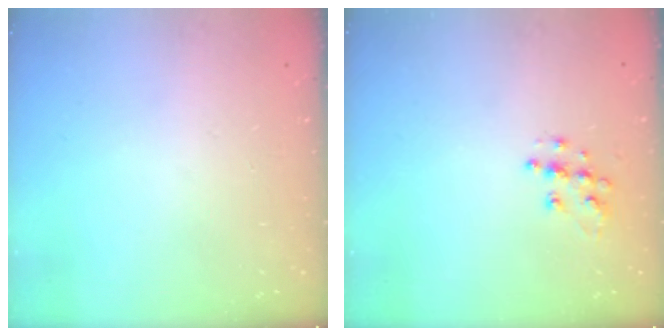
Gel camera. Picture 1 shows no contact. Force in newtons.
{"total": 8.9, "press": 8.9, "slide": 0.5}